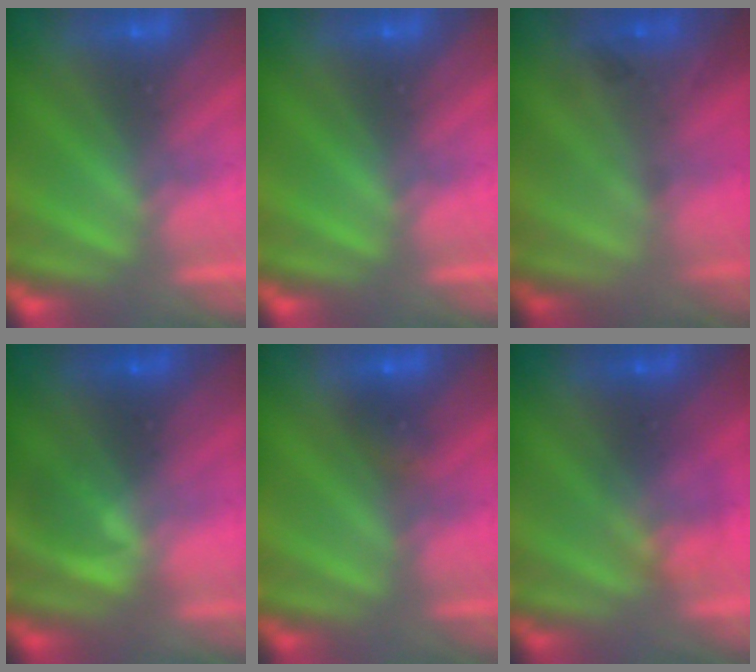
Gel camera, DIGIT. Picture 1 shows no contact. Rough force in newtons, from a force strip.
{"total": 0.0}
{"total": 2.2}
{"total": 1.2}
{"total": 2.2}
{"total": 1.6}